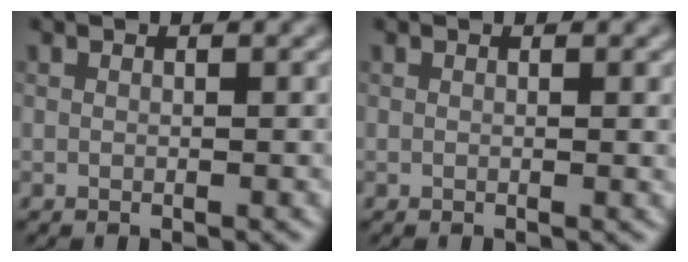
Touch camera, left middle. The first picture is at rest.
{"total": 0.6, "force": [0.1, 0.1, 0.6], "torque": [-0.005, 0.000, 0.000]}